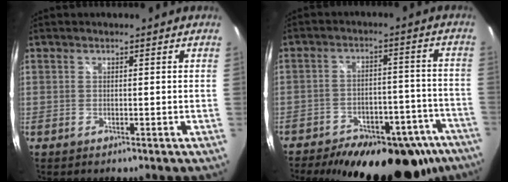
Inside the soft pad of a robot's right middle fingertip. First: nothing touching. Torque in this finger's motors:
{"motor_torque": [1.12, -1.02, 0.38, 0.21]}